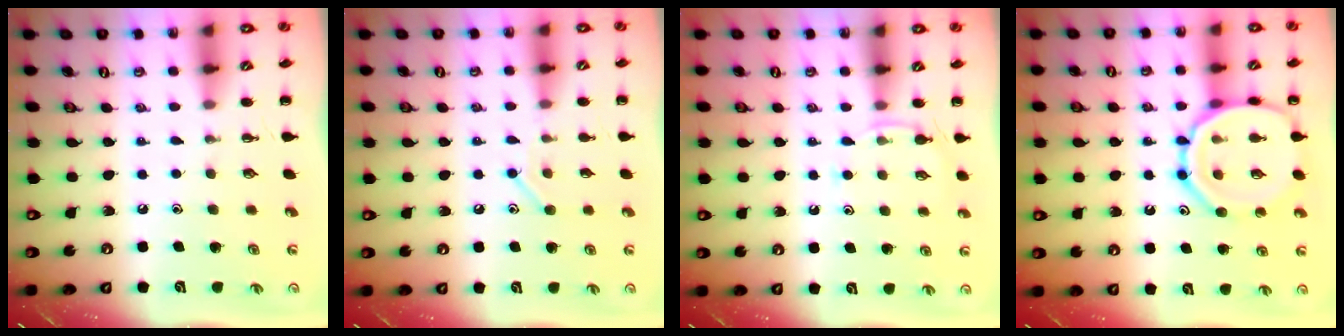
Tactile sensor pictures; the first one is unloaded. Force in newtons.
{"total": 7.4, "press": 7.2, "slide": 1.4}
{"total": 5.9, "press": 5.7, "slide": 1.8}
{"total": 15.3, "press": 15.2, "slide": 1.1}